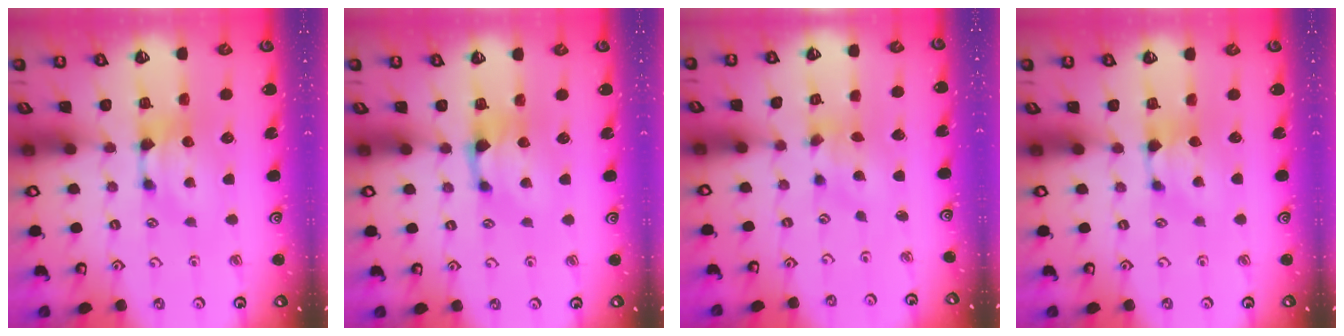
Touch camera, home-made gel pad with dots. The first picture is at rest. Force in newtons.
{"total": 1.0, "press": 0.5, "slide": 0.8}
{"total": 1.2, "press": 0.0, "slide": 1.2}
{"total": 0.9, "press": 0.7, "slide": 0.6}